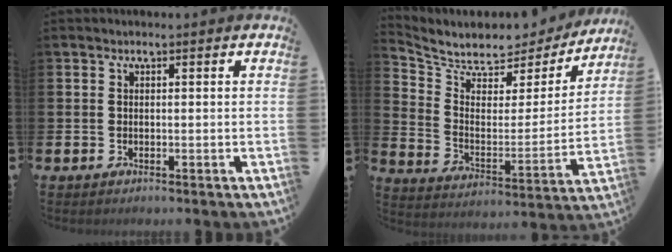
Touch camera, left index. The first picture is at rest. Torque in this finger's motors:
{"motor_torque": [0.51, -0.51, 0.09, 0.06]}